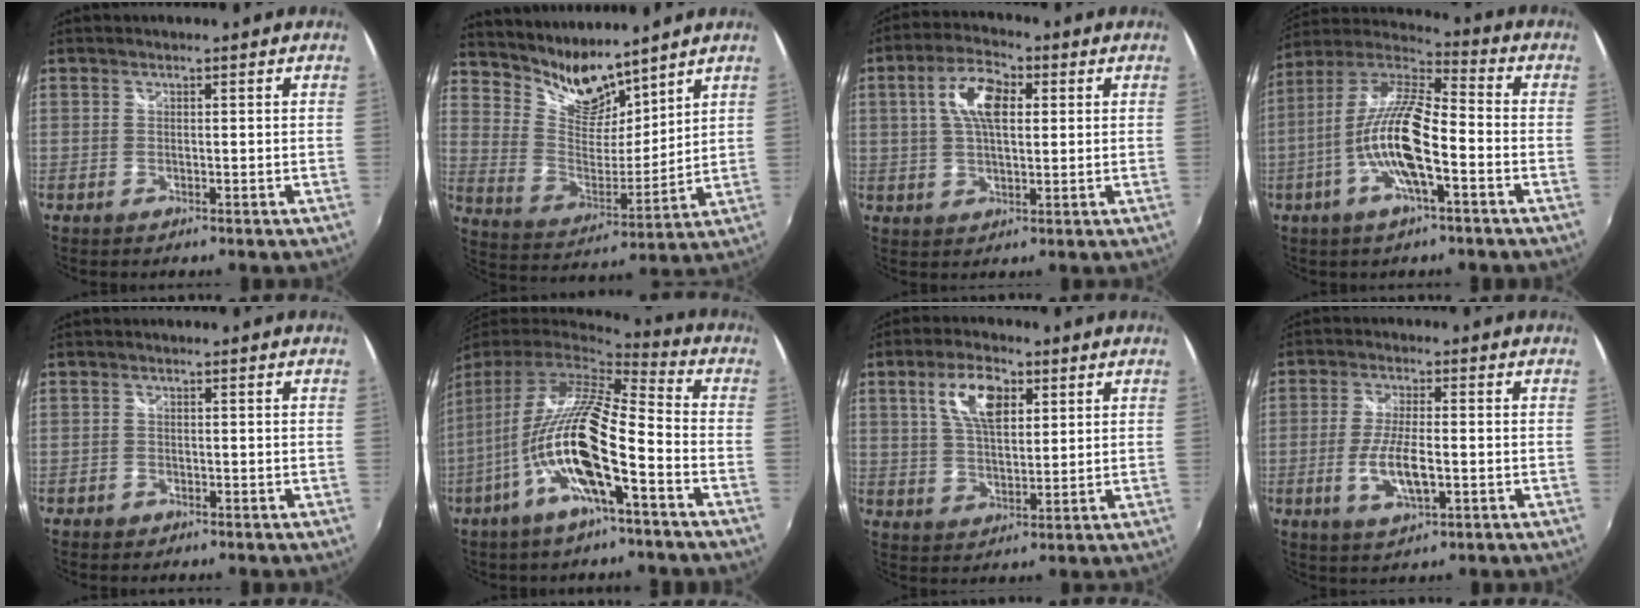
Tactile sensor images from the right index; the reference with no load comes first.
{"total": 11.8, "force": [10.1, 4.5, 4.3], "torque": [-0.089, -0.012, 0.197]}
{"total": 8.9, "force": [2.3, 4.2, 7.5], "torque": [-0.141, 0.019, 0.039]}
{"total": 14.9, "force": [-4.8, 3.7, 13.6], "torque": [-0.260, -0.003, -0.096]}
{"total": 1.5, "force": [-1.0, 1.1, 0.3], "torque": [-0.010, -0.001, -0.015]}
{"total": 17.1, "force": [-5.4, 3.4, 15.8], "torque": [-0.282, -0.018, -0.108]}
{"total": 9.2, "force": [3.7, 4.3, 7.2], "torque": [-0.135, 0.016, 0.068]}
{"total": 7.8, "force": [-1.9, 2.4, 7.2], "torque": [-0.145, -0.009, -0.034]}